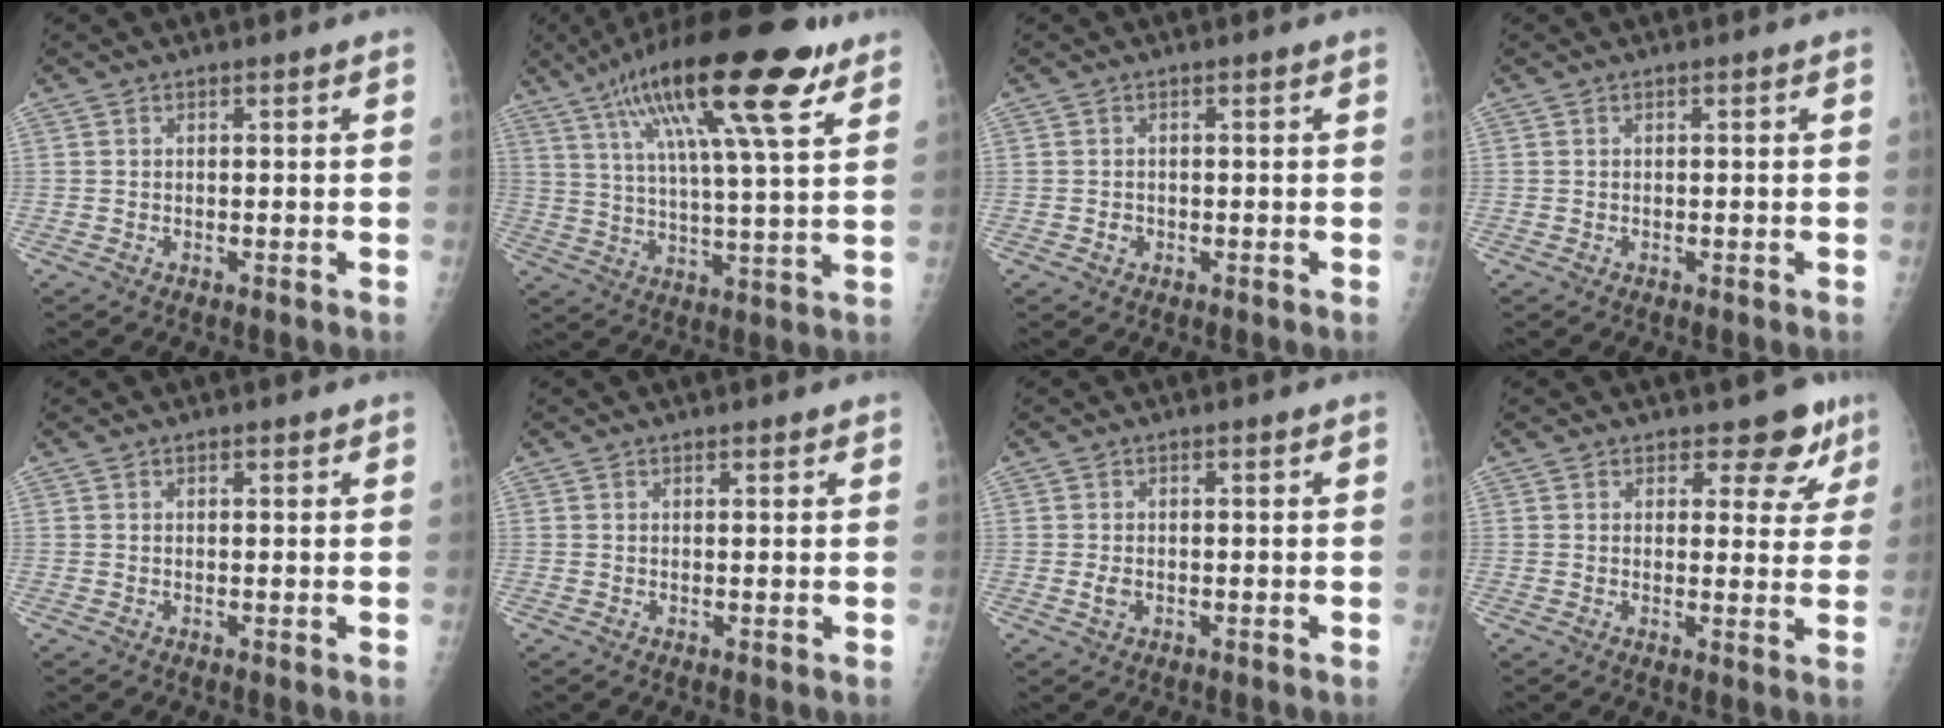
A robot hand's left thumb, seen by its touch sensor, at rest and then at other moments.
{"total": 23.1, "force": [12.3, 5.1, 18.9], "torque": [-0.309, -0.013, 0.201]}
{"total": 1.0, "force": [-0.3, 0.9, 0.3], "torque": [-0.001, 0.003, -0.005]}
{"total": 0.0}
{"total": 0.7, "force": [0.5, 0.3, 0.2], "torque": [0.001, -0.004, 0.005]}
{"total": 0.9, "force": [0.8, 0.4, 0.1], "torque": [0.003, -0.006, 0.008]}
{"total": 1.6, "force": [-0.2, 1.1, 1.1], "torque": [-0.018, -0.001, -0.002]}
{"total": 6.2, "force": [4.7, 3.5, 2.2], "torque": [0.009, -0.029, 0.049]}